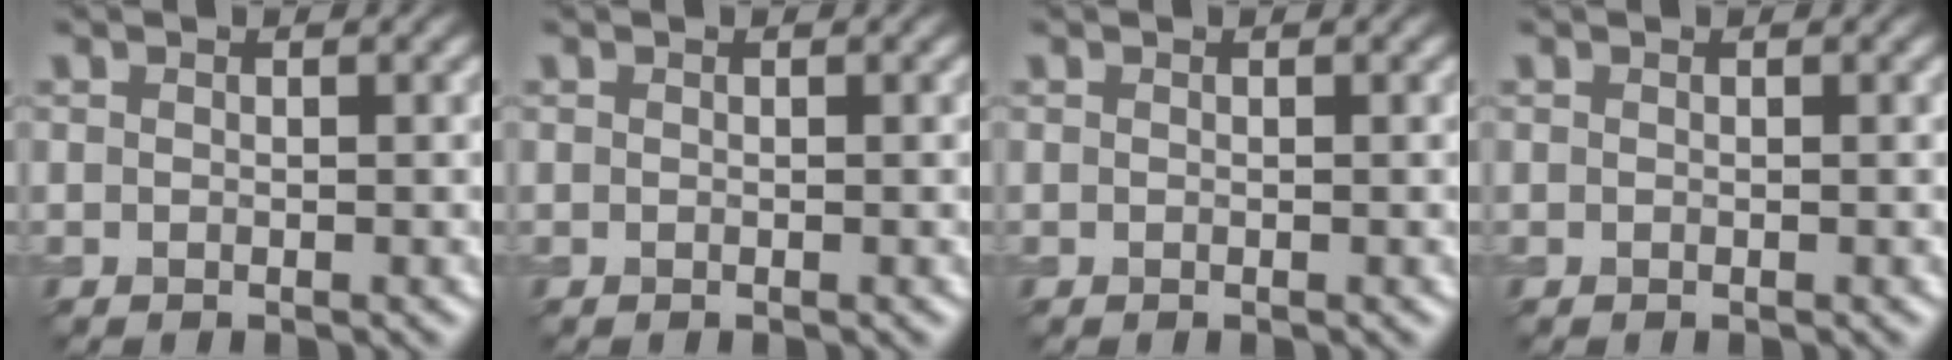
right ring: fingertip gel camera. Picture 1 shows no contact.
{"total": 0.0}
{"total": 0.0}
{"total": 0.0}